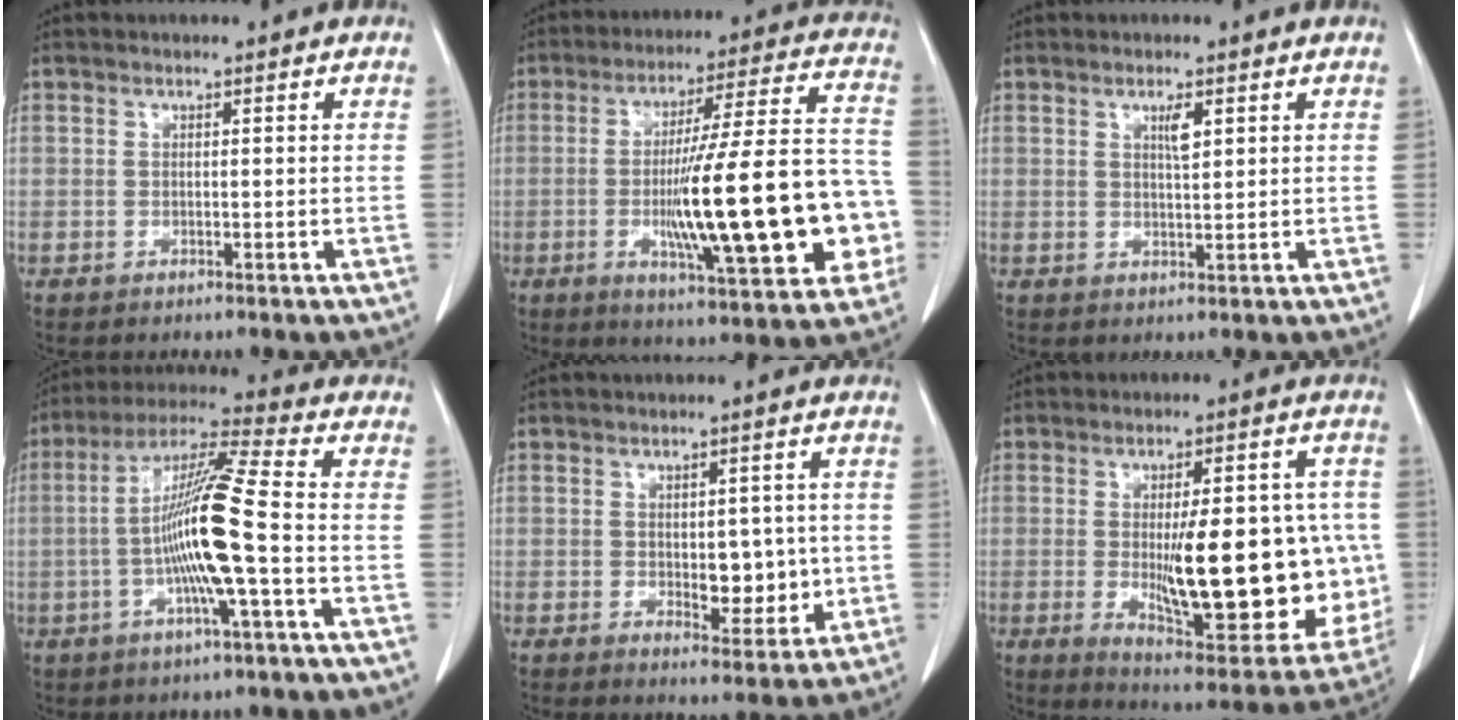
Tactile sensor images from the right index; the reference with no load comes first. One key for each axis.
{"total": 23.3, "fx": -4.5, "fy": 3.3, "fz": 22.6, "tx": -0.299, "ty": 0.020, "tz": -0.057}
{"total": 2.4, "fx": 1.1, "fy": 0.4, "fz": 2.0, "tx": -0.036, "ty": -0.002, "tz": 0.020}
{"total": 13.2, "fx": -2.2, "fy": -0.2, "fz": 13.0, "tx": -0.246, "ty": 0.005, "tz": -0.049}
{"total": 6.3, "fx": -0.2, "fy": 3.3, "fz": 5.3, "tx": -0.061, "ty": -0.004, "tz": 0.007}
{"total": 23.0, "fx": -1.7, "fy": 7.0, "fz": 21.9, "tx": -0.254, "ty": 0.003, "tz": 0.004}